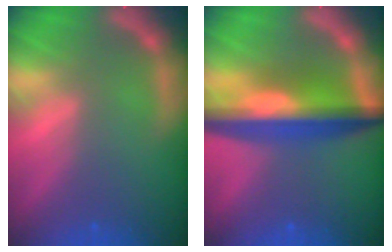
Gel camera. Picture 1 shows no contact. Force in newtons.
{"total": 9.6}